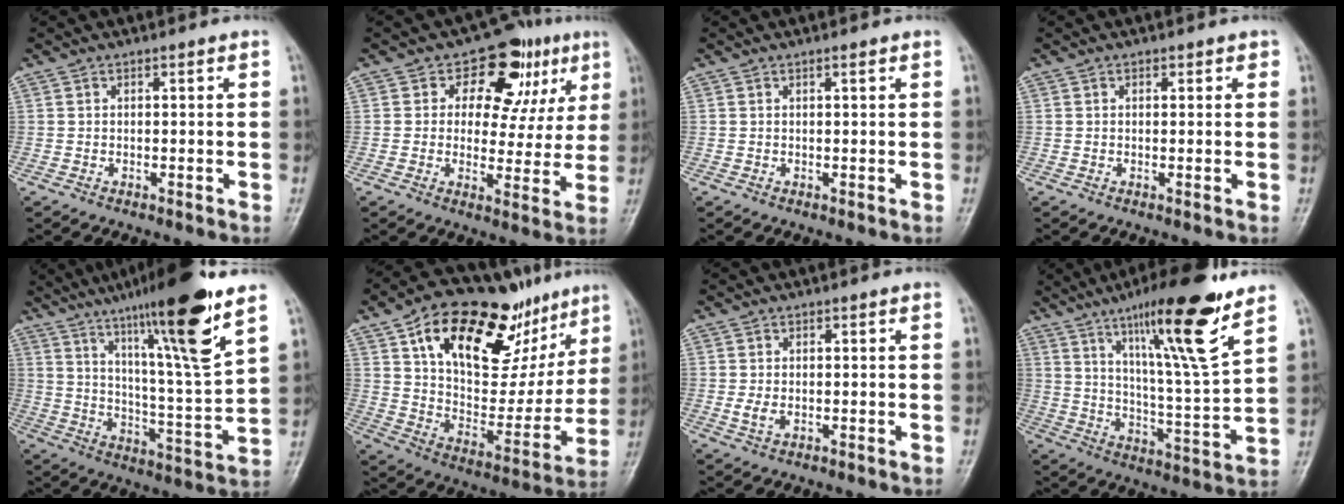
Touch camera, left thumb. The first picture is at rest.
{"total": 13.9, "force": [5.9, 9.2, 8.6], "torque": [-0.049, -0.005, 0.077]}
{"total": 0.7, "force": [0.4, 0.1, 0.5], "torque": [-0.007, -0.001, 0.006]}
{"total": 1.2, "force": [0.6, 0.9, 0.5], "torque": [0.005, -0.001, 0.003]}
{"total": 20.9, "force": [12.9, 1.2, 16.4], "torque": [-0.243, -0.058, 0.208]}
{"total": 30.3, "force": [16.2, 15.6, 20.3], "torque": [-0.263, -0.013, 0.264]}
{"total": 2.2, "force": [-0.2, 1.4, 1.6], "torque": [-0.035, -0.005, -0.004]}
{"total": 19.6, "force": [11.7, 2.1, 15.5], "torque": [-0.234, -0.058, 0.191]}